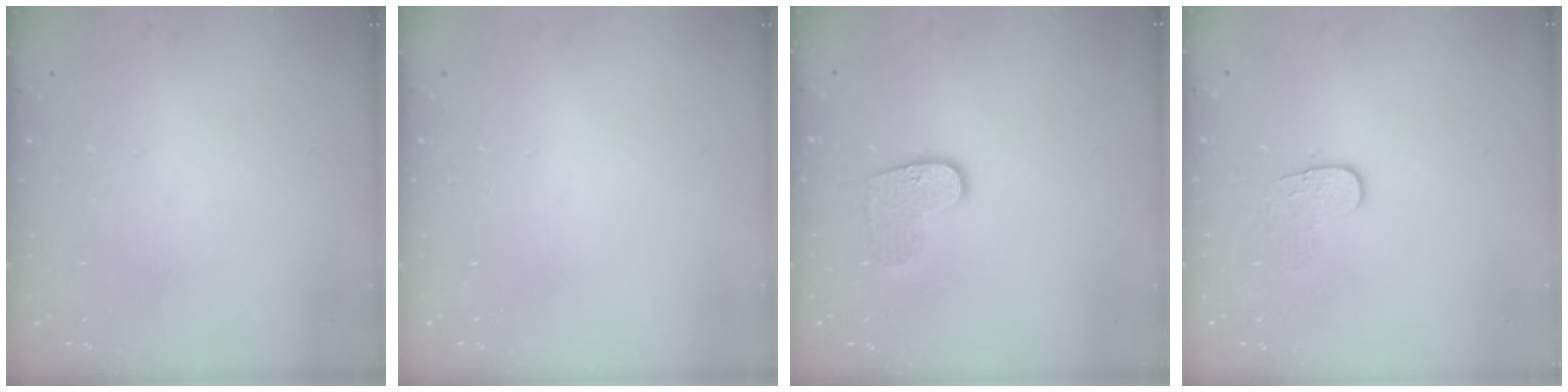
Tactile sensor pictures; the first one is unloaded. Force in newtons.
{"total": 0.0}
{"total": 8.0, "press": 8.0, "slide": 0.3}
{"total": 5.8, "press": 5.8, "slide": 0.6}